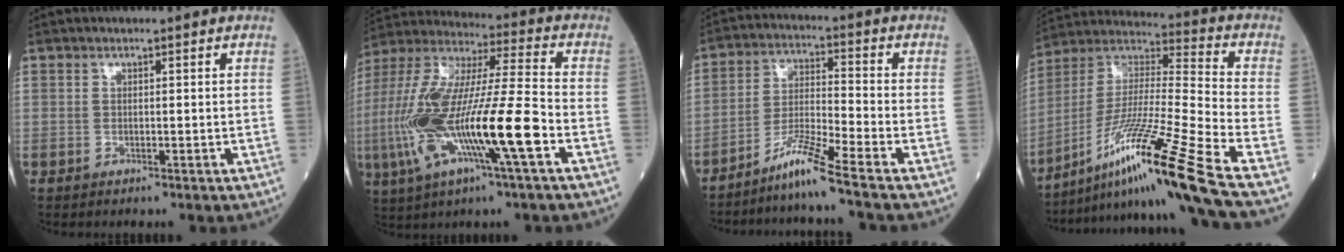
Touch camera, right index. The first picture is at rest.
{"total": 21.2, "force": [-6.0, 2.0, 20.2], "torque": [-0.429, -0.022, -0.114]}
{"total": 7.6, "force": [-6.0, -1.7, 4.3], "torque": [-0.084, -0.024, -0.118]}
{"total": 21.7, "force": [-13.8, -3.1, 16.5], "torque": [-0.313, -0.018, -0.253]}